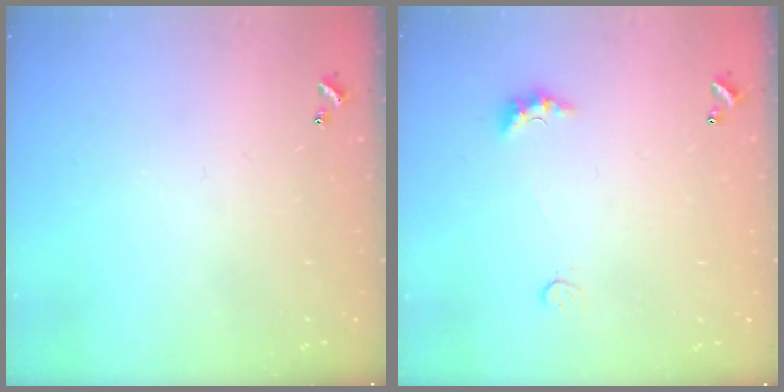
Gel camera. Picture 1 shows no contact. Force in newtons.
{"total": 2.6, "press": 2.5, "slide": 0.7}